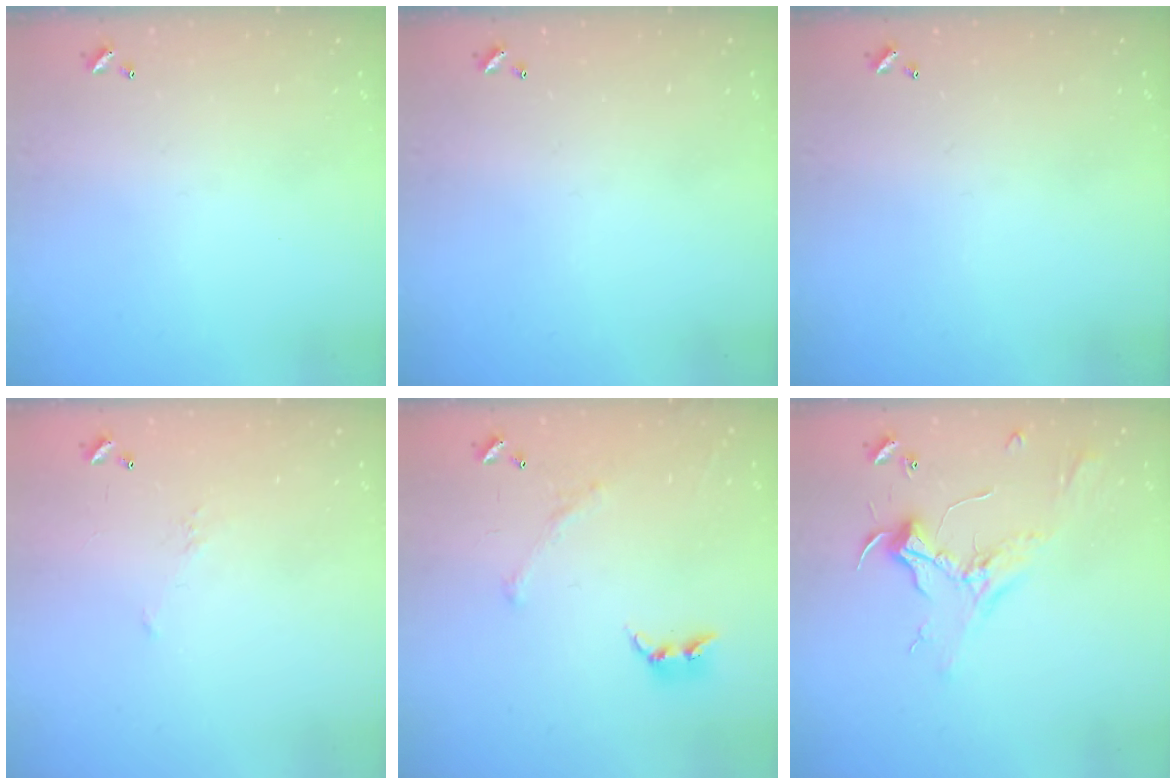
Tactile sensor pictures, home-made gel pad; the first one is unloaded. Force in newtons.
{"total": 0.0}
{"total": 0.0}
{"total": 5.5, "press": 5.4, "slide": 0.9}
{"total": 2.3, "press": 2.0, "slide": 1.0}
{"total": 2.4, "press": 2.3, "slide": 0.8}